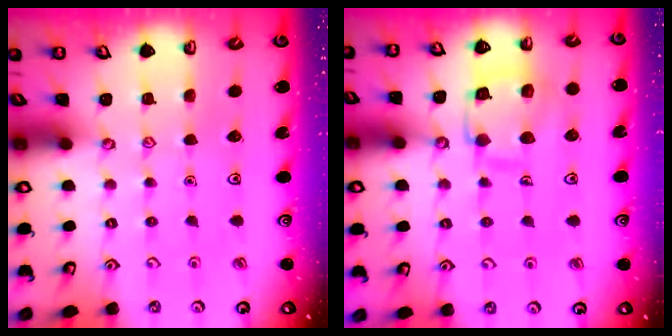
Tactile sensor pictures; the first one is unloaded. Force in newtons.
{"total": 12.6, "press": 12.5, "slide": 1.3}